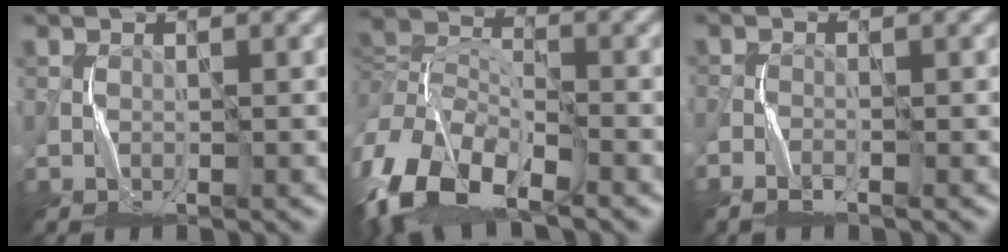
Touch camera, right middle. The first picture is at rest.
{"total": 11.2, "force": [-5.6, 6.4, 7.3], "torque": [-0.153, -0.004, -0.122]}
{"total": 2.0, "force": [-1.3, 0.7, 1.3], "torque": [-0.034, 0.000, -0.032]}